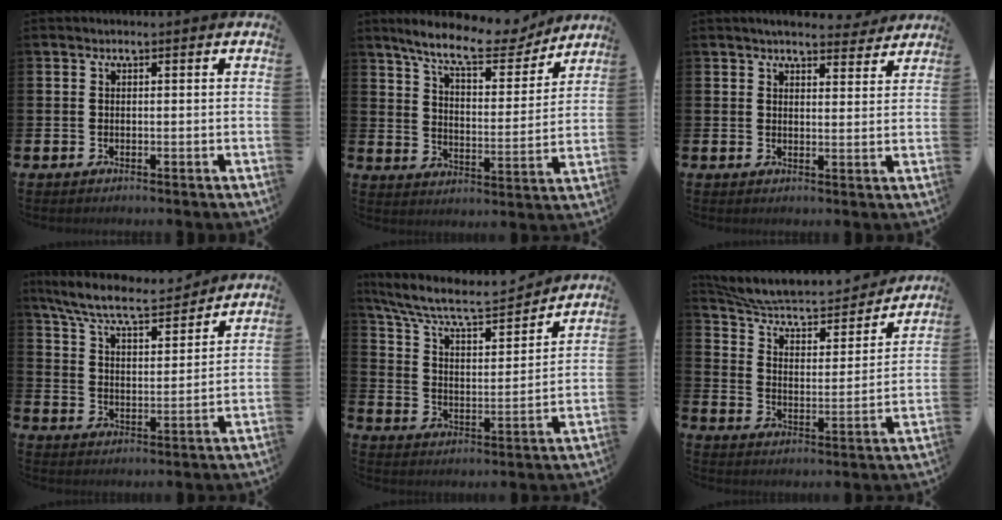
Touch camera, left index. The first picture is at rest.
{"total": 10.1, "force": [9.1, 2.2, 3.9], "torque": [-0.098, -0.051, 0.157]}
{"total": 4.4, "force": [4.3, 0.8, 0.8], "torque": [-0.013, -0.022, 0.076]}
{"total": 8.0, "force": [7.4, 1.1, 2.7], "torque": [-0.085, -0.045, 0.129]}
{"total": 8.4, "force": [7.5, 2.1, 3.2], "torque": [-0.098, -0.049, 0.126]}
{"total": 7.8, "force": [7.1, 2.1, 2.5], "torque": [-0.086, -0.053, 0.120]}